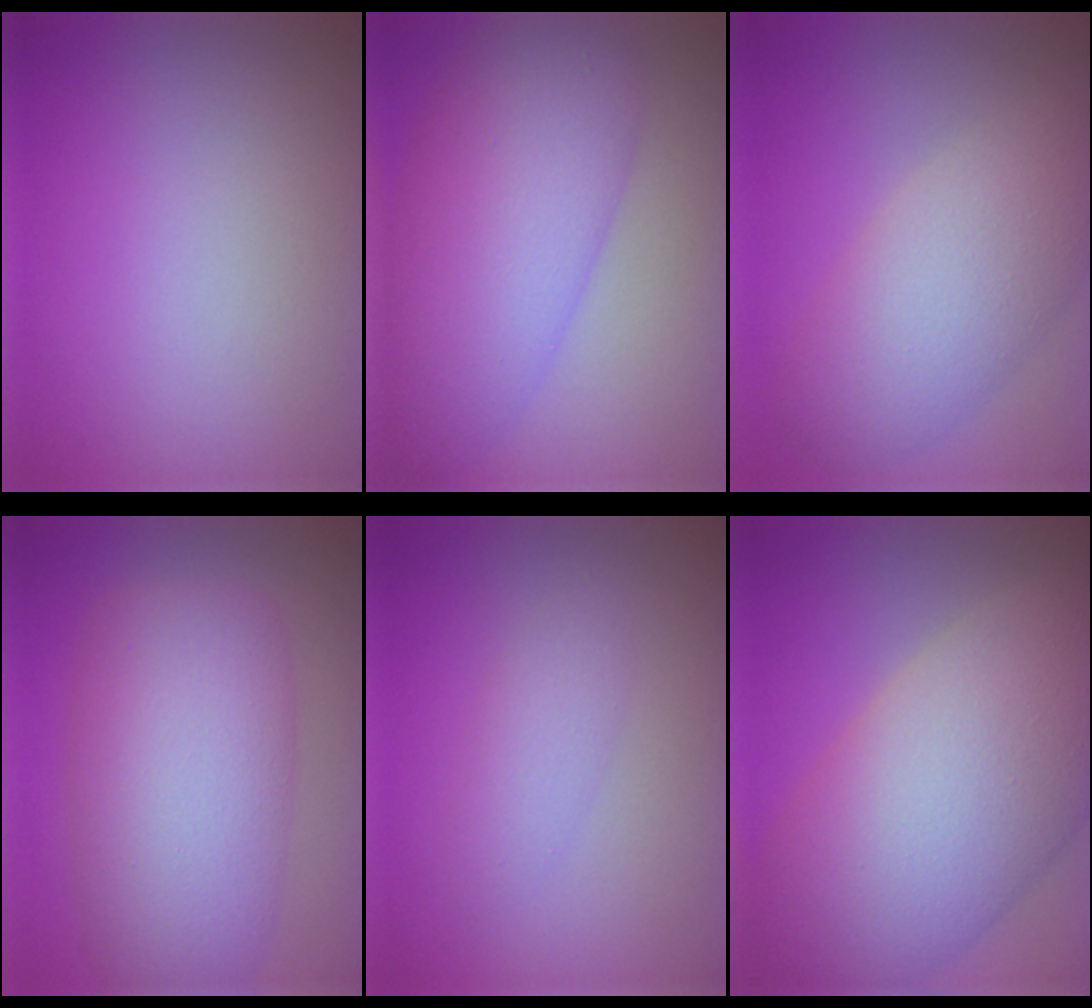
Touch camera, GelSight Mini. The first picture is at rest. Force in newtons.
{"total": 6.6, "press": 6.6, "slide": 0.2}
{"total": 6.9, "press": 6.9, "slide": 0.6}
{"total": 10.0, "press": 9.9, "slide": 0.4}
{"total": 1.9, "press": 1.9, "slide": 0.1}
{"total": 14.5, "press": 14.5, "slide": 0.6}